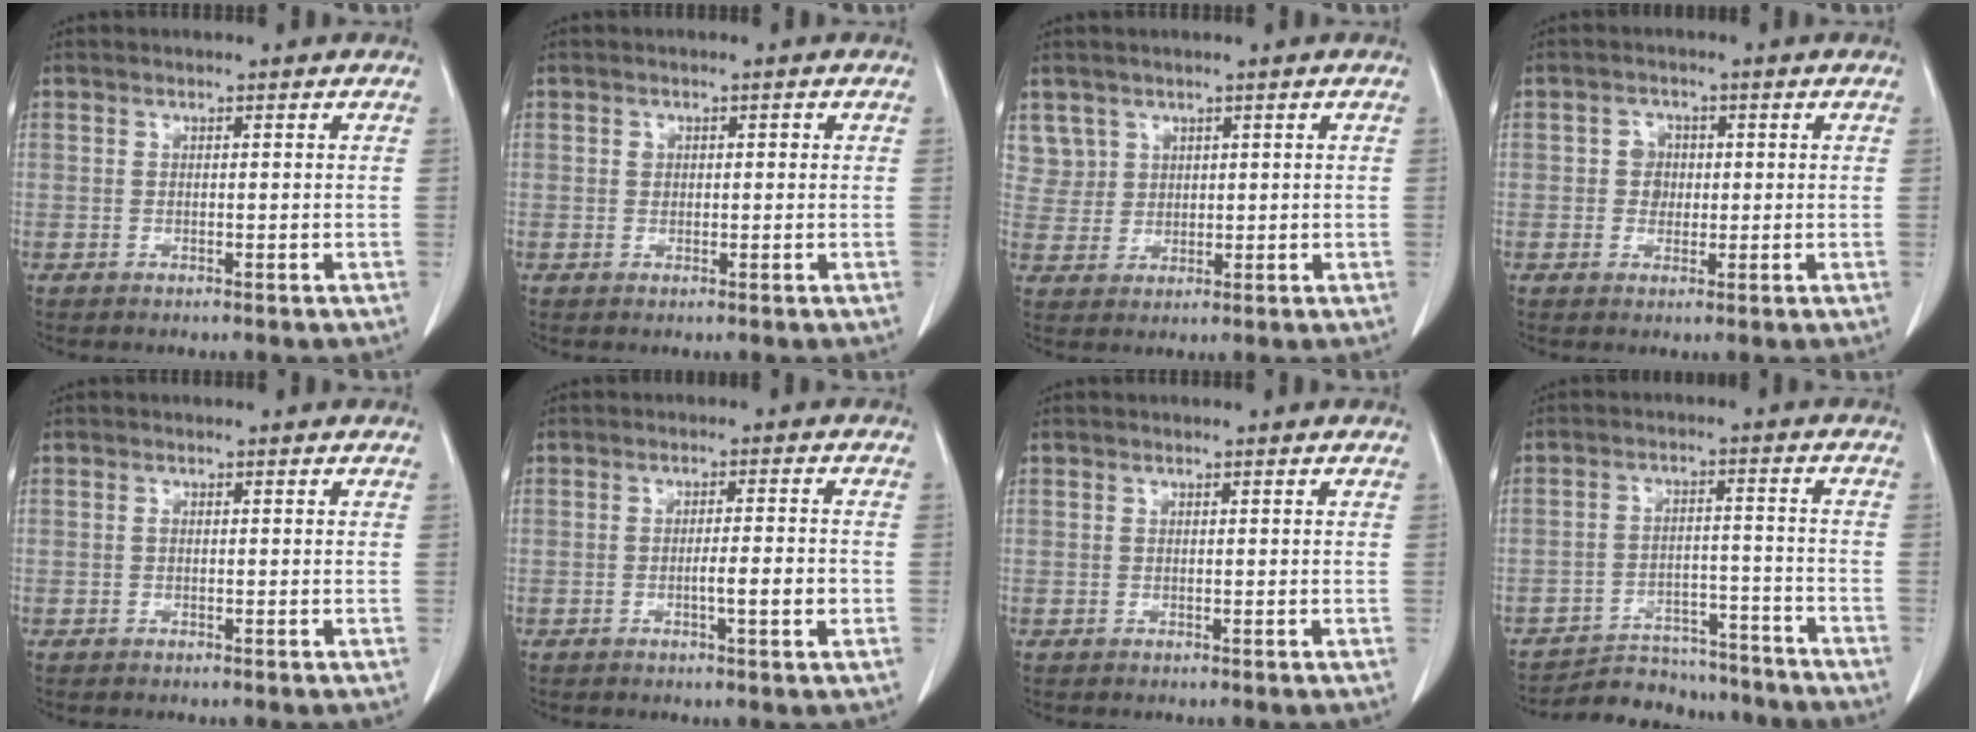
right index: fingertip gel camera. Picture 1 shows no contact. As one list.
[{"total": 1.7, "force": [0.2, 1.5, 0.9], "torque": [-0.020, 0.012, 0.007]}, {"total": 6.0, "force": [3.1, 5.2, 0.0], "torque": [0.005, 0.016, 0.070]}, {"total": 3.2, "force": [0.1, 2.9, 1.4], "torque": [-0.020, 0.013, 0.005]}, {"total": 0.6, "force": [0.0, 0.4, 0.4], "torque": [-0.010, 0.002, -0.001]}, {"total": 4.5, "force": [-1.1, 0.7, 4.3], "torque": [-0.073, 0.000, -0.013]}, {"total": 0.0}, {"total": 14.5, "force": [-13.5, 4.5, 2.6], "torque": [-0.038, 0.021, -0.190]}]